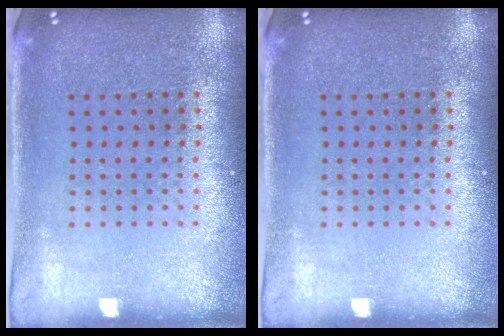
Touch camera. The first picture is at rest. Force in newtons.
{"total": 0.0}